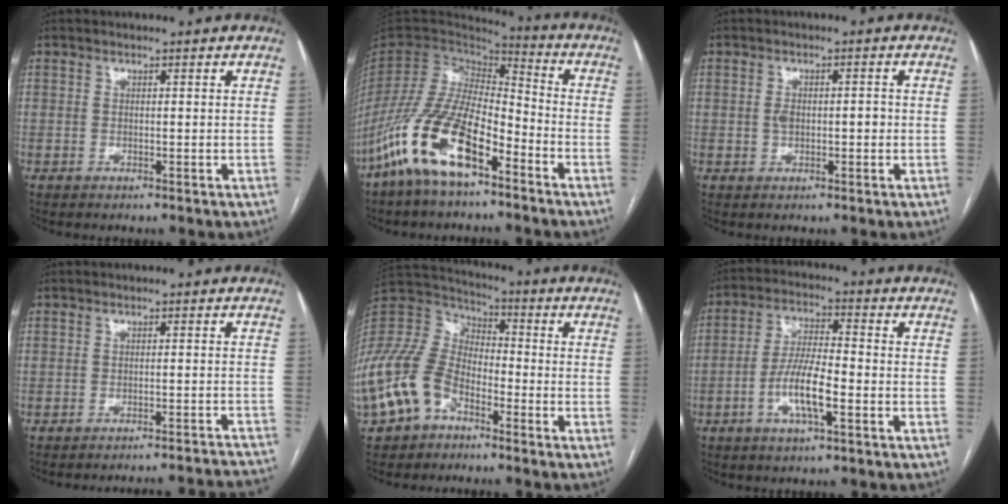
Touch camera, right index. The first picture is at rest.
{"total": 15.8, "force": [-9.1, 4.9, 11.9], "torque": [-0.247, -0.007, -0.175]}
{"total": 2.9, "force": [-0.3, 1.6, 2.3], "torque": [-0.043, 0.011, -0.002]}
{"total": 16.4, "force": [-16.2, -0.7, 2.6], "torque": [-0.008, 0.003, -0.185]}
{"total": 20.0, "force": [-10.4, 12.8, 11.4], "torque": [-0.305, 0.026, -0.200]}
{"total": 8.7, "force": [-3.2, 1.9, 7.9], "torque": [-0.157, 0.004, -0.061]}